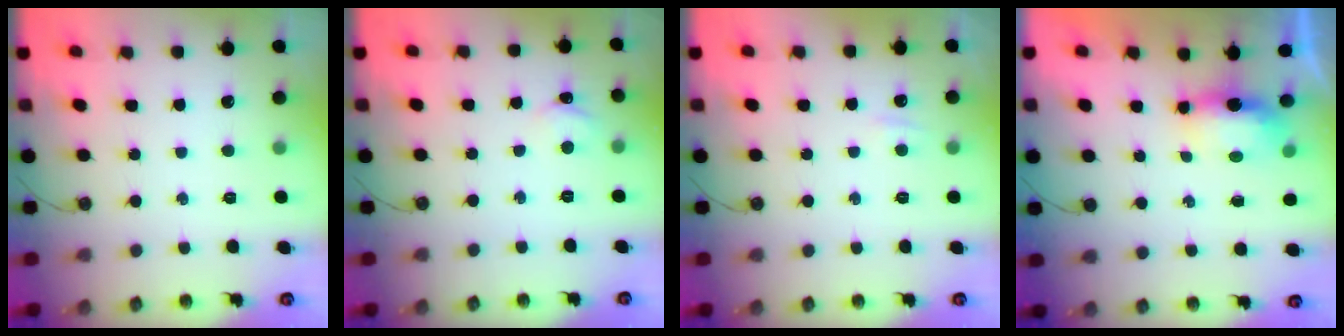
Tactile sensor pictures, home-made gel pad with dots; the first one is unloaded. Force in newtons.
{"total": 3.1, "press": 3.1, "slide": 0.5}
{"total": 3.6, "press": 3.6, "slide": 0.5}
{"total": 5.9, "press": 5.8, "slide": 0.7}